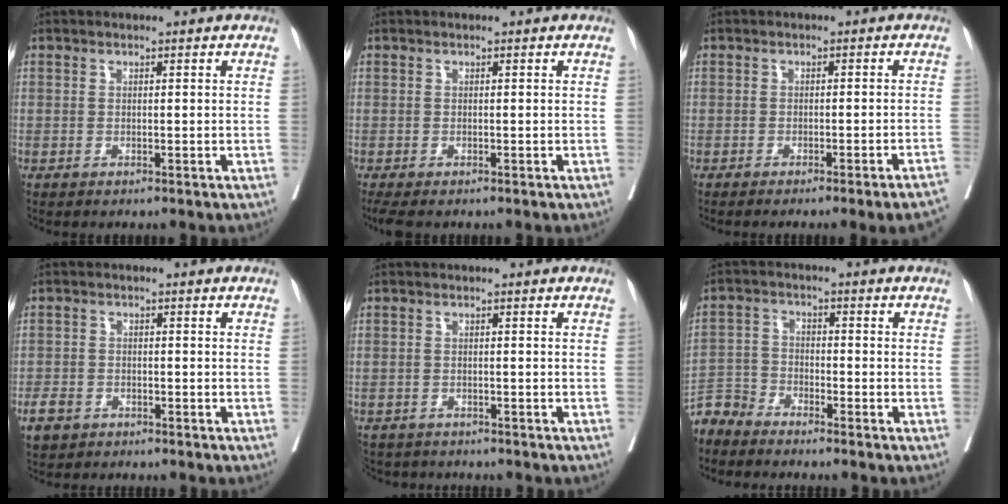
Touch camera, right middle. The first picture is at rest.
{"total": 2.5, "force": [-1.9, 1.0, 1.2], "torque": [-0.028, -0.011, -0.028]}
{"total": 7.8, "force": [-6.6, -0.8, 4.1], "torque": [-0.034, -0.009, -0.083]}
{"total": 3.4, "force": [-2.5, 2.0, 1.0], "torque": [-0.029, -0.001, -0.043]}
{"total": 6.7, "force": [-6.1, 2.4, 1.2], "torque": [-0.027, -0.006, -0.089]}
{"total": 4.5, "force": [-4.4, 0.8, -0.3], "torque": [0.004, -0.005, -0.091]}